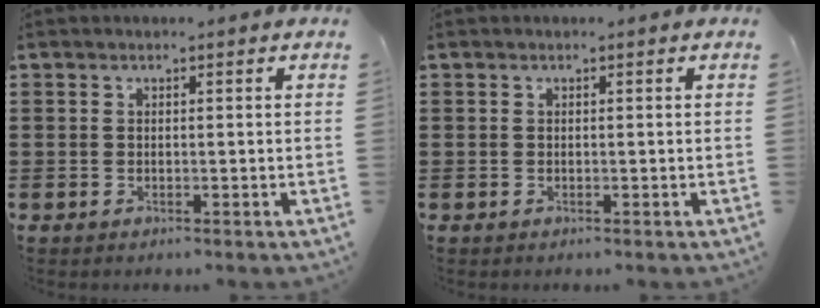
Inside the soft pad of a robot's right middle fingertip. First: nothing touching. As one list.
[{"total": 0.0}]